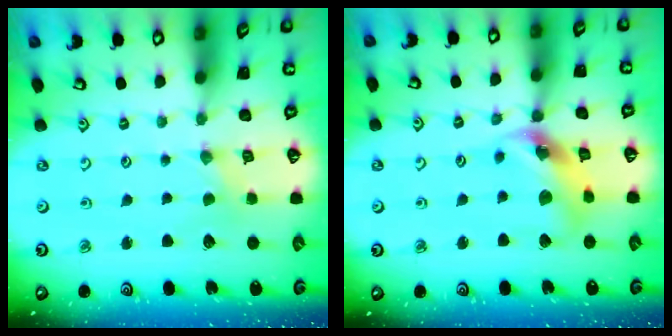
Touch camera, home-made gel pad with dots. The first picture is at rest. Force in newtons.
{"total": 13.1, "press": 13.0, "slide": 1.7}